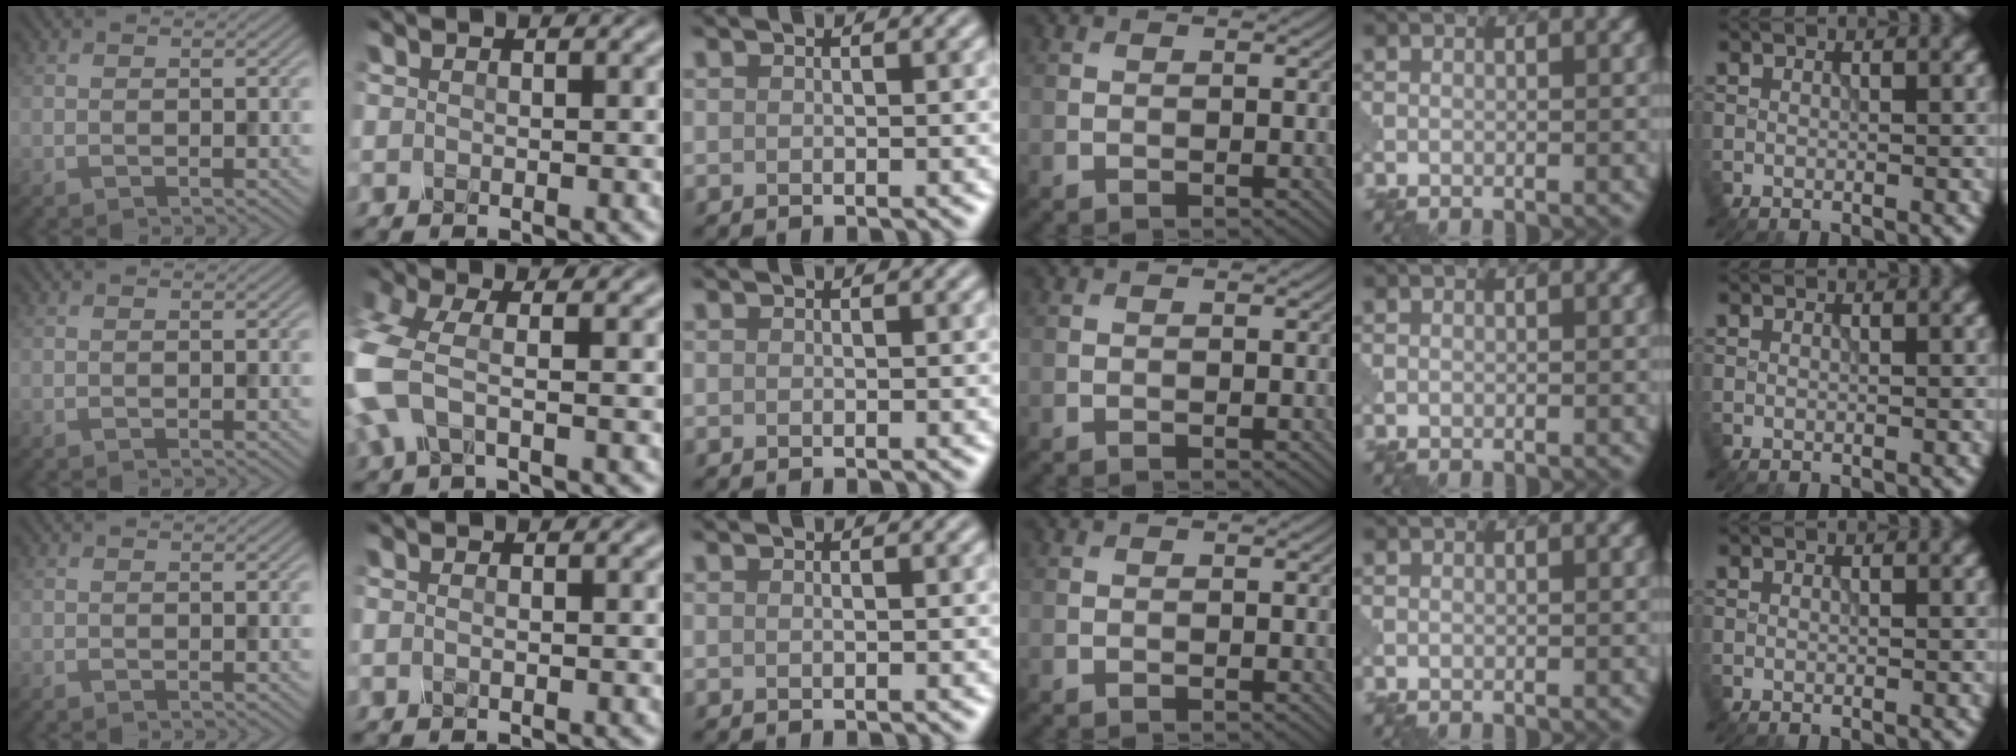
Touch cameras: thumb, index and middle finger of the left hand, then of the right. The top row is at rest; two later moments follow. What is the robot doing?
{"motion": "squeeze", "object": "clothespin"}